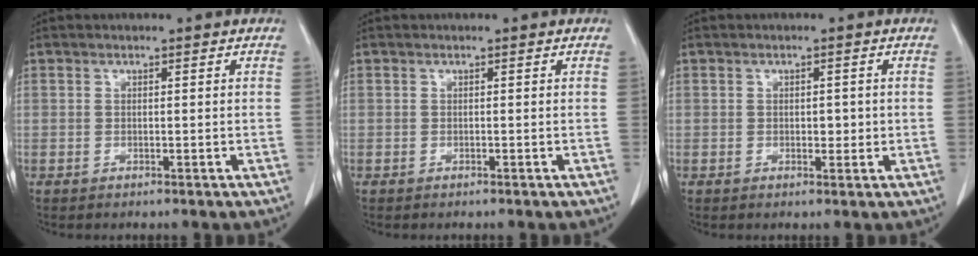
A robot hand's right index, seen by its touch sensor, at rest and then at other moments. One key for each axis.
{"total": 0.0}
{"total": 2.0, "fx": 0.0, "fy": 1.2, "fz": 1.6, "tx": -0.020, "ty": 0.000, "tz": 0.002}